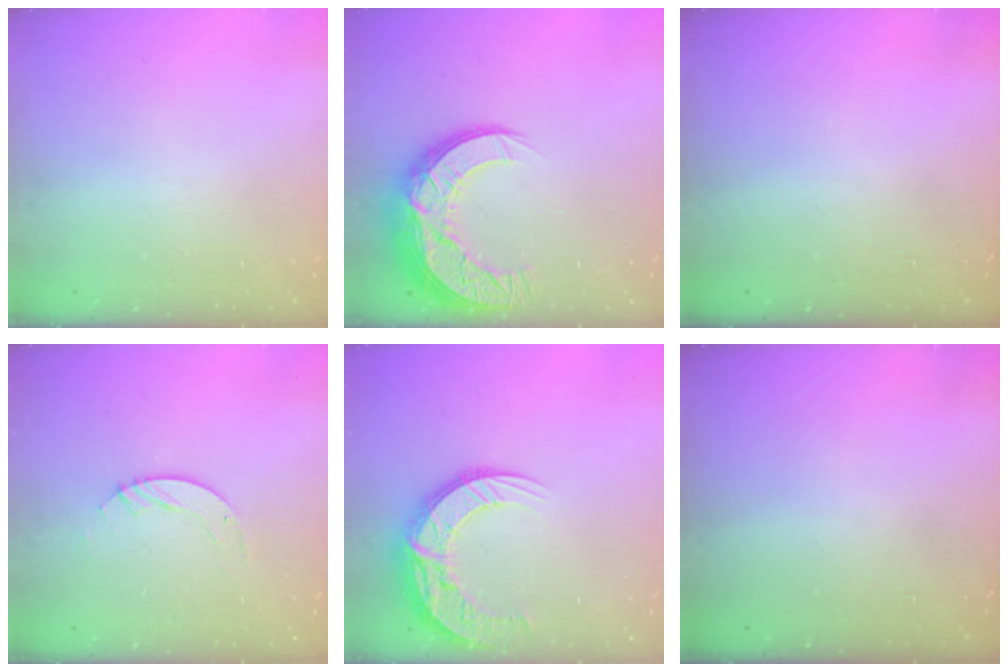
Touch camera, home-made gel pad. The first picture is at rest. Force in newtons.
{"total": 16.0, "press": 16.0, "slide": 1.3}
{"total": 0.0}
{"total": 3.0, "press": 3.0, "slide": 0.2}
{"total": 13.2, "press": 13.2, "slide": 1.2}
{"total": 0.0}